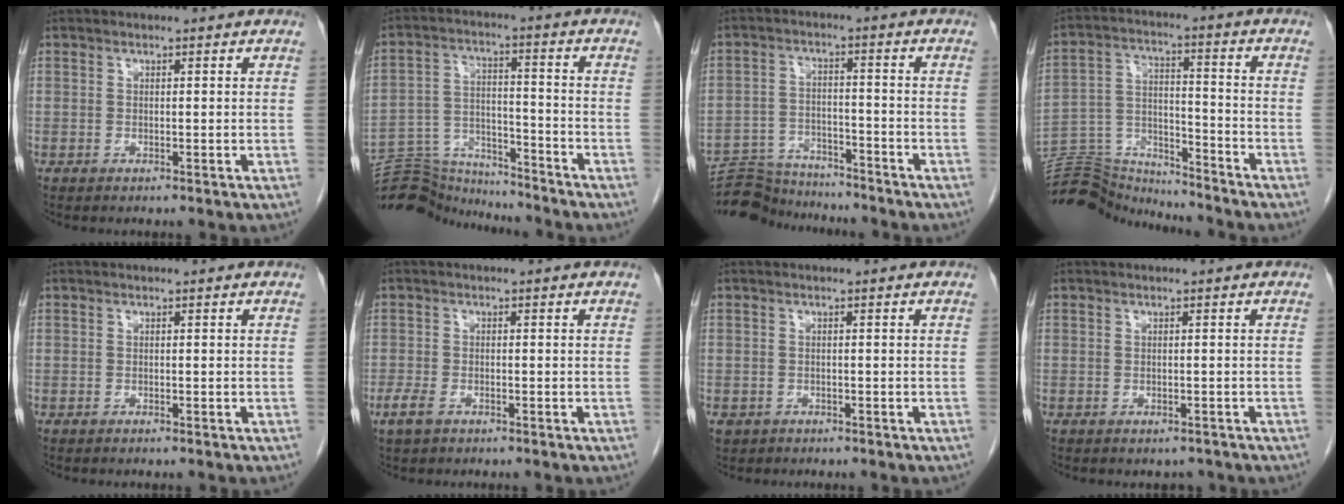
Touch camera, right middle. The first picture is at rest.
{"total": 13.7, "force": [-13.5, 1.8, 1.0], "torque": [-0.025, 0.031, -0.225]}
{"total": 10.2, "force": [-9.9, 2.3, 0.6], "torque": [-0.006, 0.017, -0.162]}
{"total": 12.8, "force": [-12.8, 1.2, 0.4], "torque": [-0.012, 0.038, -0.223]}
{"total": 0.0}
{"total": 2.7, "force": [-1.6, 1.4, 1.7], "torque": [-0.044, -0.002, -0.026]}
{"total": 2.4, "force": [-1.6, 1.7, 0.4], "torque": [-0.010, 0.002, -0.025]}
{"total": 1.3, "force": [-1.1, 0.7, 0.2], "torque": [-0.003, -0.001, -0.014]}